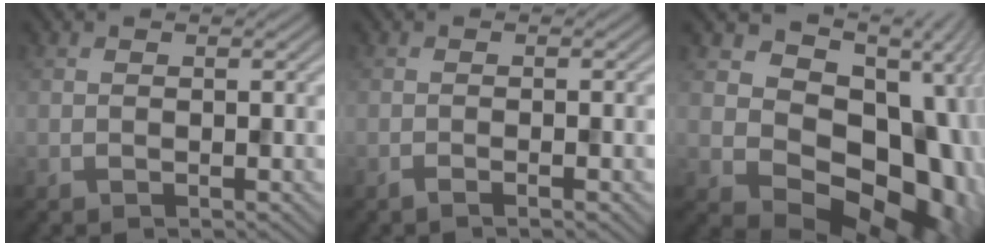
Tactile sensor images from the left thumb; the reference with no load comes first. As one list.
[{"total": 1.7, "force": [-0.8, 0.2, 1.5], "torque": [-0.023, 0.005, -0.019]}, {"total": 17.7, "force": [0.3, 12.9, 12.1], "torque": [-0.132, -0.033, 0.038]}]